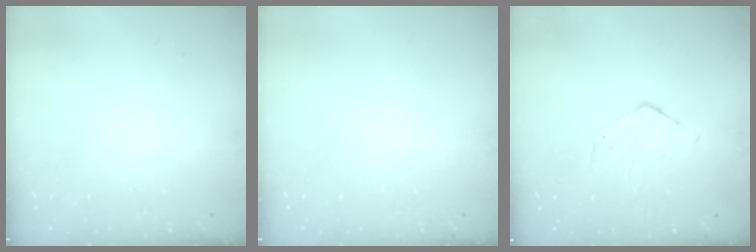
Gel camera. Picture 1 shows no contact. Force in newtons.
{"total": 0.0}
{"total": 3.6, "press": 3.6, "slide": 0.4}